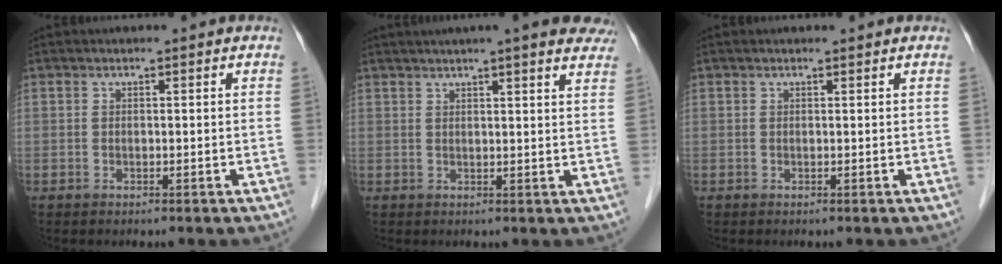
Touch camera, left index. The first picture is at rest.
{"total": 13.4, "force": [11.3, 1.2, 7.0], "torque": [-0.087, 0.020, 0.126]}
{"total": 0.5, "force": [0.5, 0.0, 0.1], "torque": [-0.005, -0.001, 0.007]}